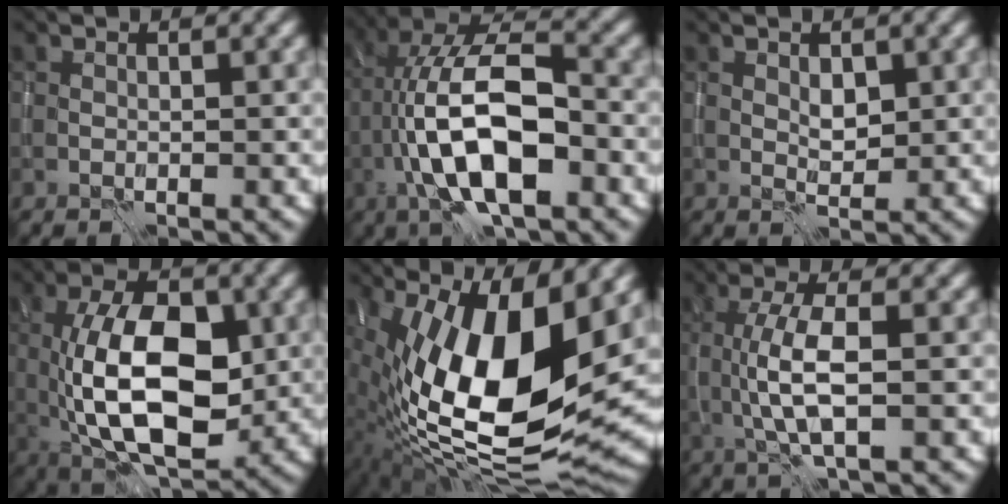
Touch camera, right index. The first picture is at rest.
{"total": 11.5, "force": [-2.8, 4.6, 10.1], "torque": [-0.188, 0.018, -0.058]}
{"total": 1.3, "force": [0.5, 0.8, 0.9], "torque": [-0.018, -0.003, 0.011]}
{"total": 11.2, "force": [-0.7, 5.6, 9.7], "torque": [-0.165, 0.000, -0.013]}
{"total": 17.3, "force": [1.6, 7.1, 15.7], "torque": [-0.280, -0.001, 0.030]}
{"total": 4.8, "force": [0.0, 1.4, 4.5], "torque": [-0.100, -0.002, 0.001]}